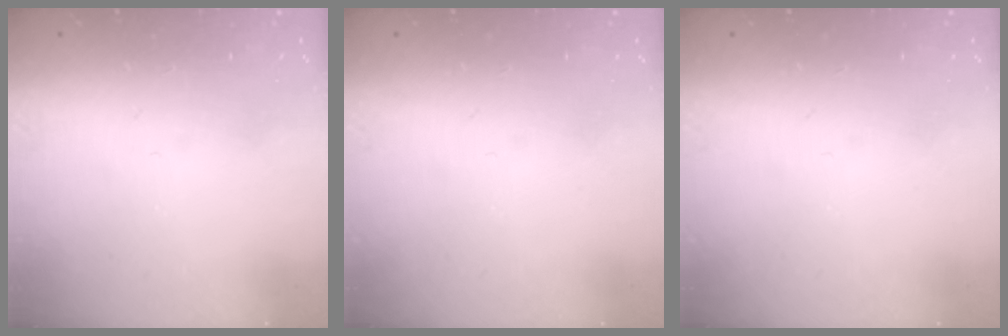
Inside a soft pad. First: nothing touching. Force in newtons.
{"total": 0.0}
{"total": 0.0}